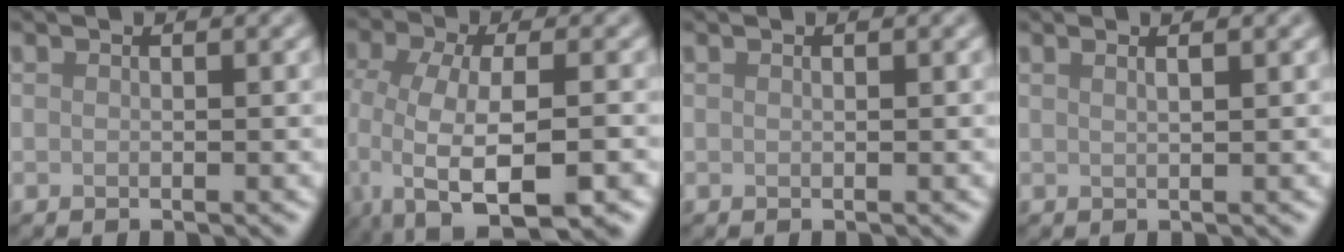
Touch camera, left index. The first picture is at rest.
{"total": 9.5, "force": [-3.6, 4.2, 7.7], "torque": [-0.148, -0.025, -0.053]}
{"total": 0.0}
{"total": 1.9, "force": [1.1, 0.7, 1.4], "torque": [-0.002, 0.000, -0.003]}